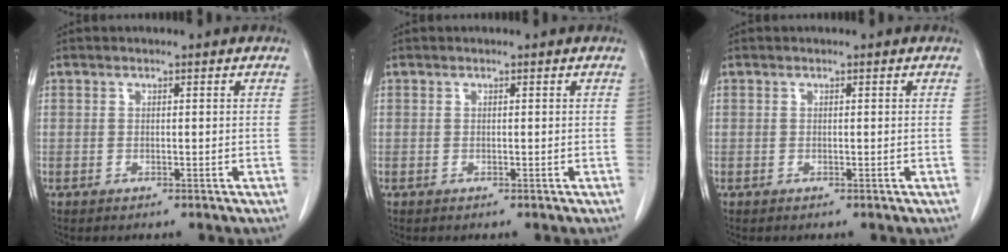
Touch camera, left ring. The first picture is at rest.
{"total": 0.0}
{"total": 0.0}